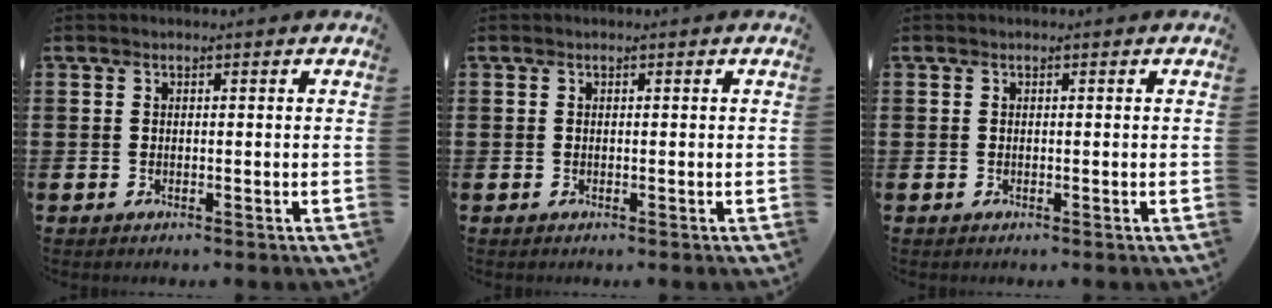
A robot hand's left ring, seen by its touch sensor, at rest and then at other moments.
{"total": 0.0}
{"total": 0.0}